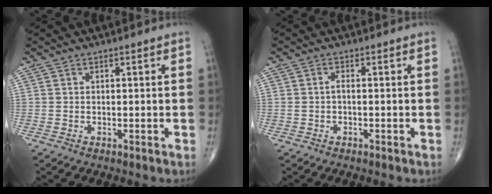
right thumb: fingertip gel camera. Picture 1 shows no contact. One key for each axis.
{"total": 1.0, "fx": -0.1, "fy": 0.4, "fz": 0.9, "tx": -0.016, "ty": 0.003, "tz": -0.003}